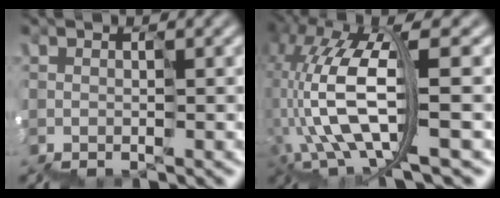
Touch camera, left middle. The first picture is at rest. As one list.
[{"total": 8.4, "force": [-0.8, 3.2, 7.8], "torque": [-0.182, 0.016, -0.020]}]